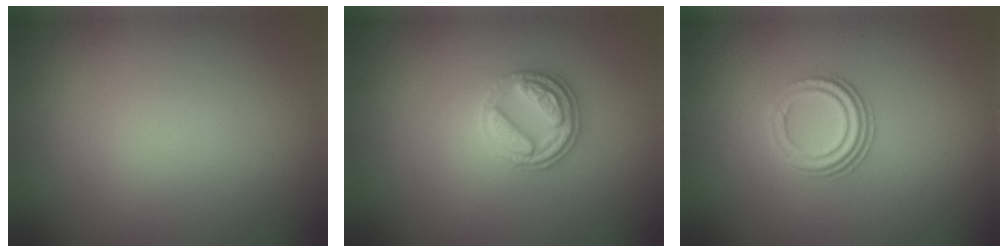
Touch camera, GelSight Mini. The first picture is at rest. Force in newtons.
{"total": 2.8, "press": 2.8, "slide": 0.5}
{"total": 3.0, "press": 2.2, "slide": 2.0}